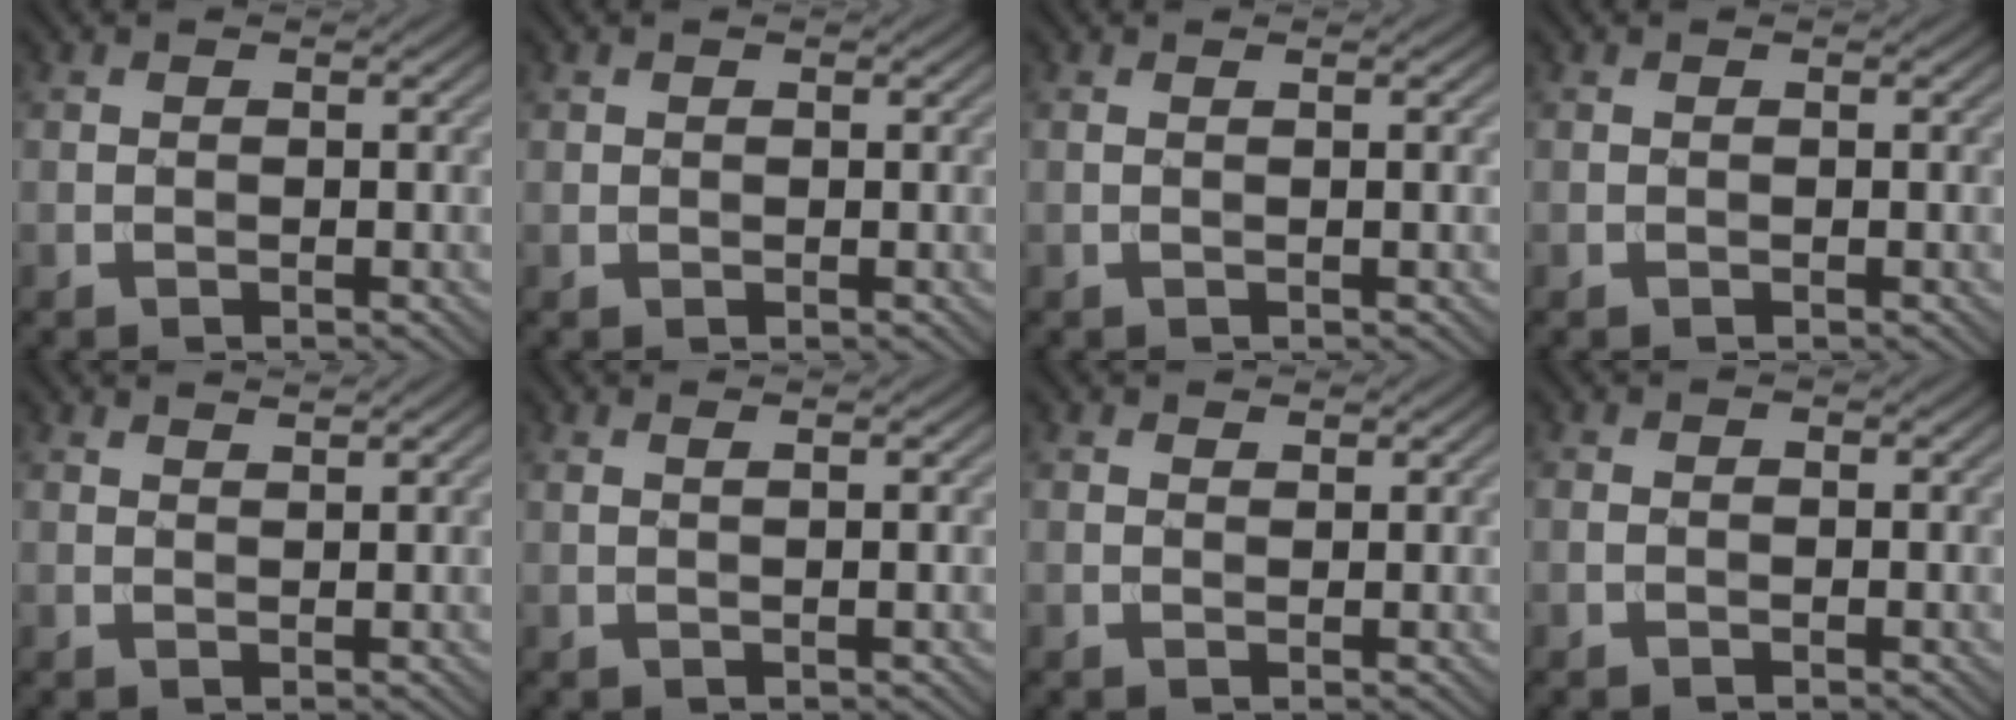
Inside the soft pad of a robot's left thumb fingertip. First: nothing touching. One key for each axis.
{"total": 0.5, "fx": 0.3, "fy": 0.4, "fz": 0.0, "tx": 0.001, "ty": -0.003, "tz": 0.008}
{"total": 1.1, "fx": 0.3, "fy": 0.0, "fz": 1.1, "tx": -0.019, "ty": 0.006, "tz": 0.000}
{"total": 0.0}
{"total": 1.3, "fx": 1.2, "fy": 0.0, "fz": 0.5, "tx": -0.017, "ty": 0.000, "tz": 0.022}
{"total": 1.6, "fx": 0.8, "fy": 0.2, "fz": 1.4, "tx": -0.022, "ty": 0.004, "tz": 0.005}
{"total": 0.9, "fx": 0.8, "fy": 0.3, "fz": 0.2, "tx": -0.007, "ty": -0.001, "tz": 0.017}
{"total": 0.6, "fx": -0.1, "fy": 0.3, "fz": 0.5, "tx": -0.011, "ty": 0.003, "tz": -0.004}